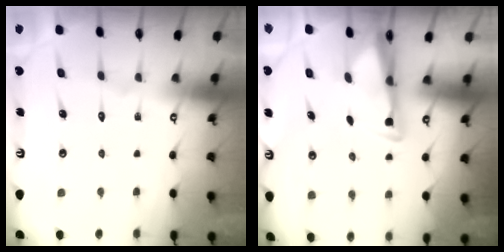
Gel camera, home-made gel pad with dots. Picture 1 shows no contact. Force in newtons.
{"total": 3.2, "press": 3.0, "slide": 0.9}